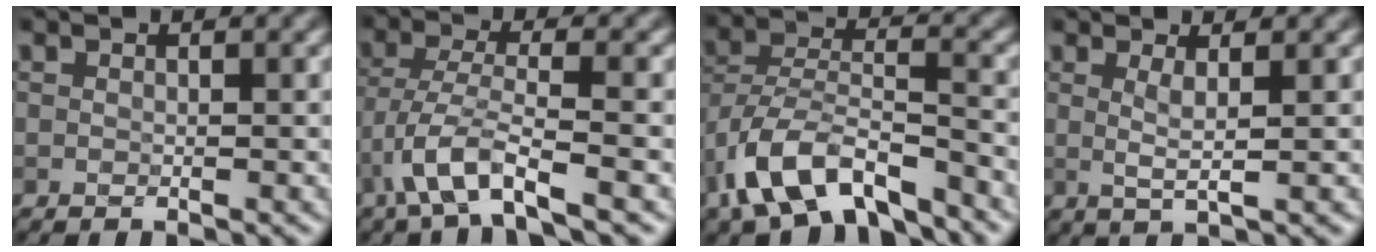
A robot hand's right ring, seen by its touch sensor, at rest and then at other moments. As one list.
[{"total": 5.0, "force": [-2.8, 1.0, 4.0], "torque": [-0.083, 0.001, -0.062]}, {"total": 8.6, "force": [-5.7, 3.7, 5.2], "torque": [-0.092, 0.003, -0.113]}, {"total": 1.8, "force": [0.6, 0.3, 1.6], "torque": [-0.033, -0.003, 0.009]}]